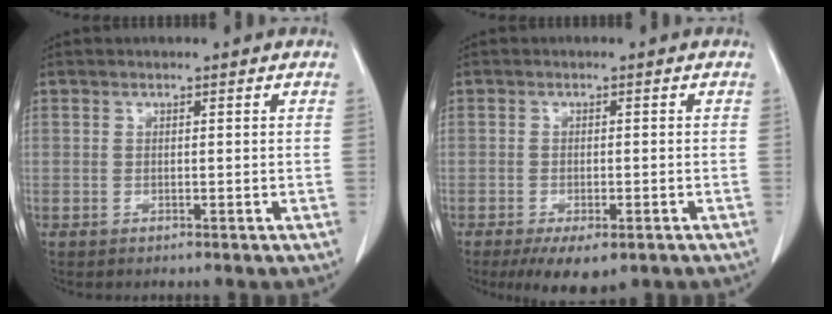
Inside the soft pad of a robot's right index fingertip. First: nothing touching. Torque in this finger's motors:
{"motor_torque": [-0.08, -0.05, 0.06, 0.00]}